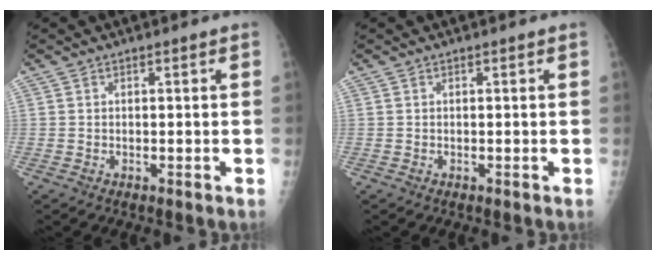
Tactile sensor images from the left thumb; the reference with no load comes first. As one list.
[{"total": 0.0}]